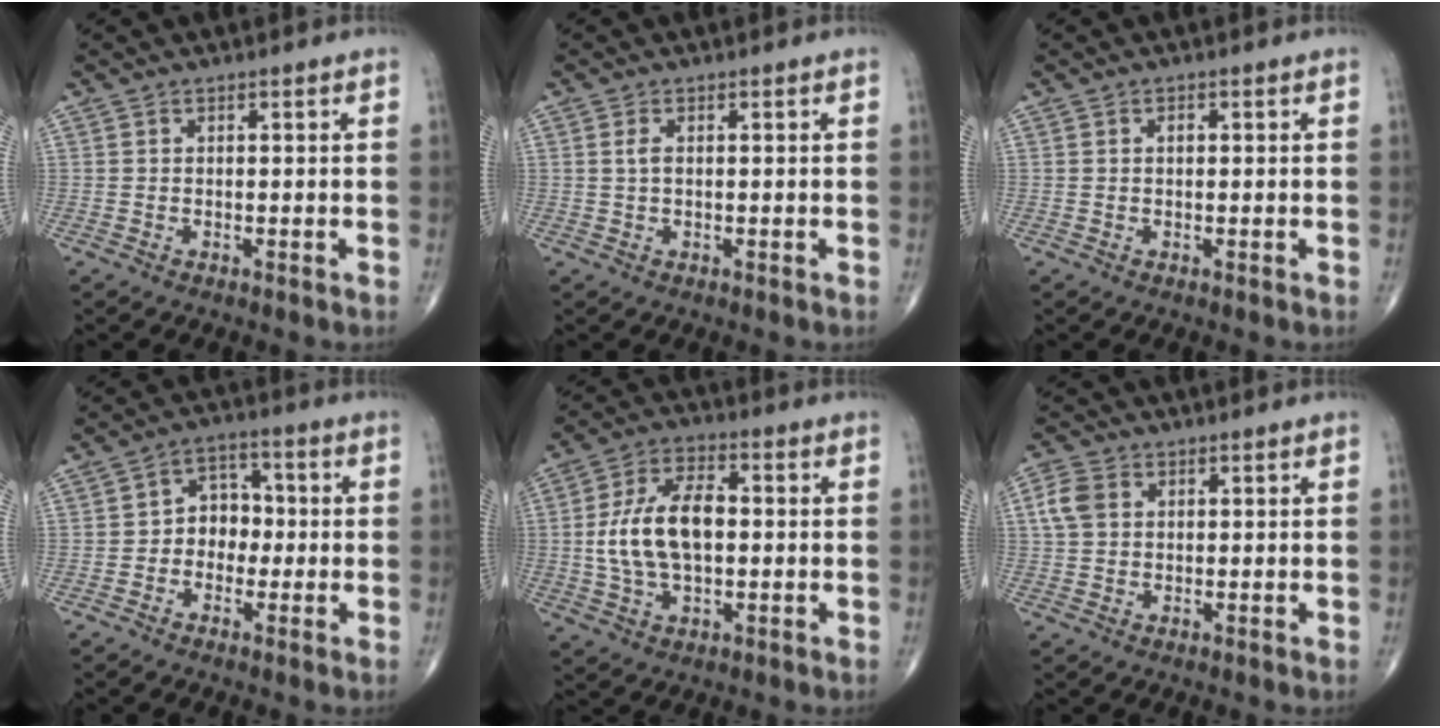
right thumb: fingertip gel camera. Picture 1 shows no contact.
{"total": 1.7, "force": [0.3, 0.9, 1.4], "torque": [-0.031, 0.002, 0.005]}
{"total": 0.9, "force": [0.1, 0.6, 0.6], "torque": [-0.007, 0.002, -0.001]}
{"total": 6.6, "force": [-0.9, 5.3, 3.9], "torque": [-0.025, 0.027, -0.029]}
{"total": 13.4, "force": [0.1, 7.4, 11.1], "torque": [-0.208, 0.019, 0.000]}
{"total": 4.8, "force": [1.1, 3.6, 2.9], "torque": [-0.063, 0.008, 0.019]}